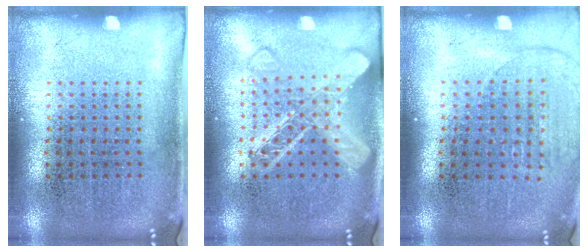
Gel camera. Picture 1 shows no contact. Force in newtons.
{"total": 3.1, "press": 3.1, "slide": 0.5}
{"total": 1.4, "press": 1.2, "slide": 0.6}